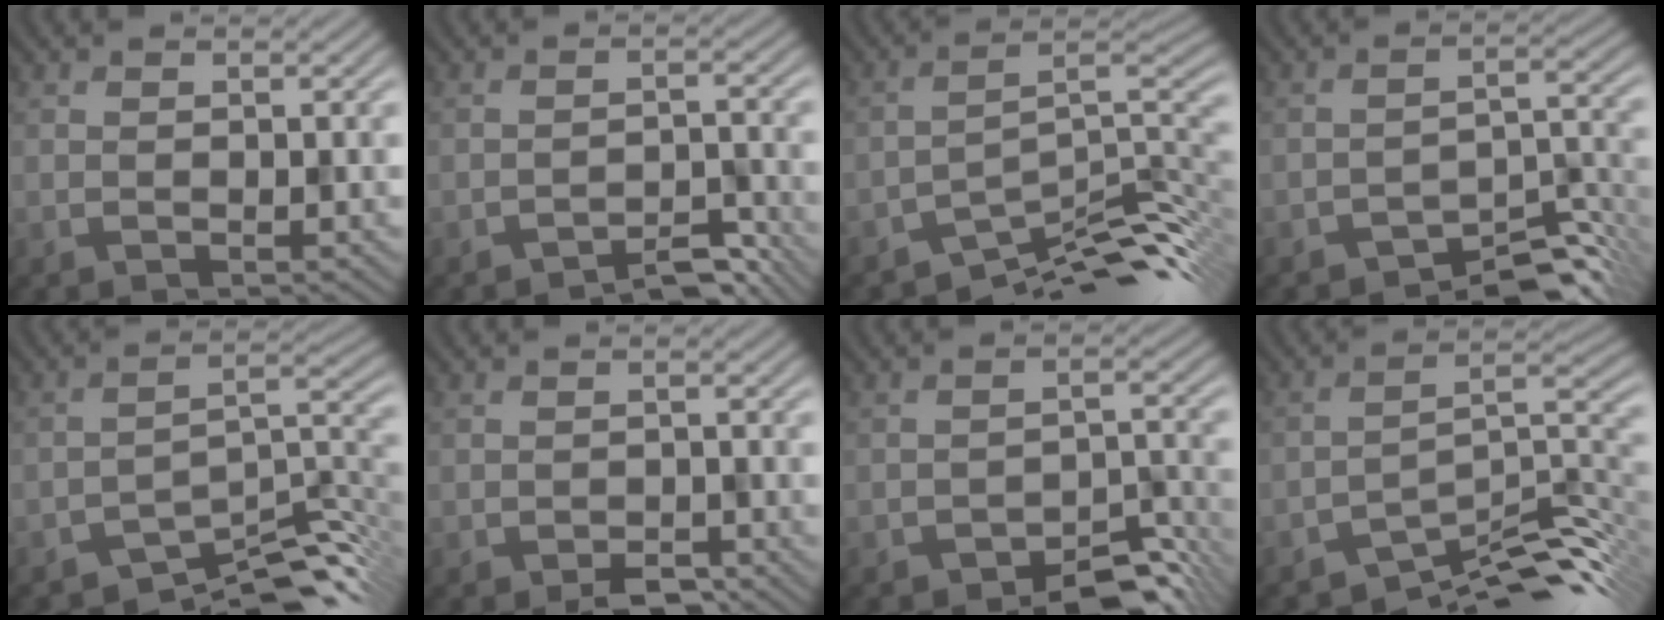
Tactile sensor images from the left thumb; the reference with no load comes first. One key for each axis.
{"total": 3.3, "fx": -3.1, "fy": 0.5, "fz": 1.1, "tx": -0.011, "ty": 0.012, "tz": -0.052}
{"total": 11.1, "fx": -8.6, "fy": 3.0, "fz": 6.3, "tx": -0.086, "ty": 0.000, "tz": -0.150}
{"total": 6.7, "fx": -5.8, "fy": 1.8, "fz": 2.8, "tx": -0.027, "ty": 0.007, "tz": -0.097}
{"total": 9.3, "fx": -7.7, "fy": 2.4, "fz": 4.7, "tx": -0.059, "ty": 0.006, "tz": -0.138}
{"total": 2.4, "fx": -2.0, "fy": 0.9, "fz": 1.1, "tx": -0.015, "ty": 0.001, "tz": -0.032}
{"total": 5.9, "fx": -4.6, "fy": 2.3, "fz": 3.0, "tx": -0.034, "ty": 0.005, "tz": -0.070}
{"total": 10.2, "fx": -8.2, "fy": 2.4, "fz": 5.6, "tx": -0.074, "ty": 0.002, "tz": -0.144}